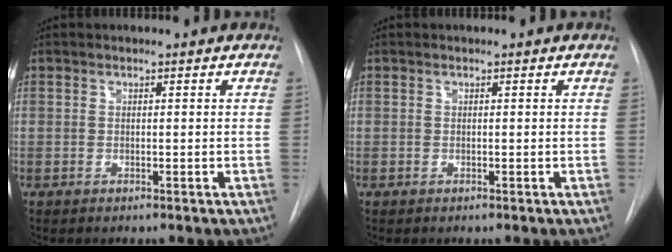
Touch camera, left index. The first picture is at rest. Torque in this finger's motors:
{"motor_torque": [0.06, 0.00, 0.01, 0.00]}